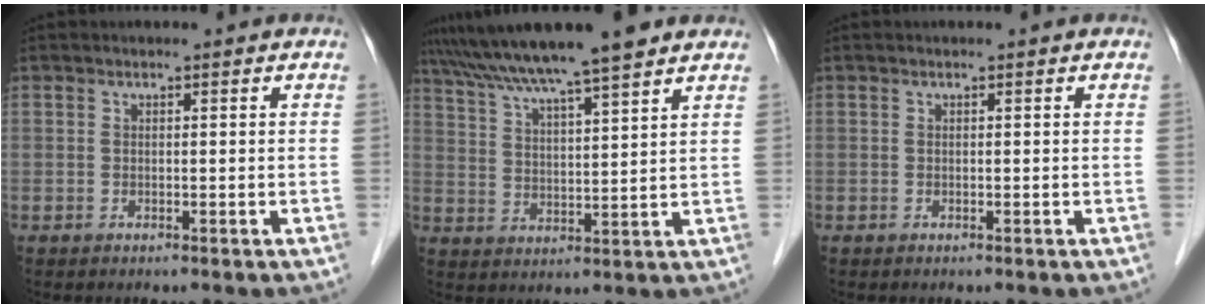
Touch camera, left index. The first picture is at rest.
{"total": 13.5, "force": [11.4, -0.1, 7.3], "torque": [-0.130, 0.024, 0.182]}
{"total": 0.0}